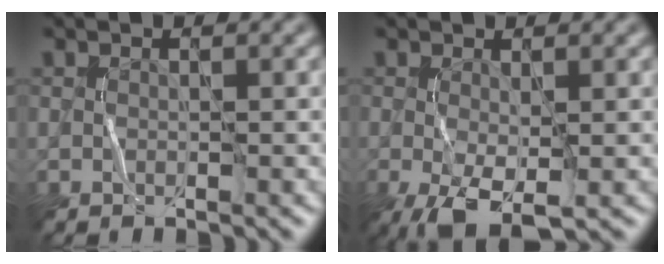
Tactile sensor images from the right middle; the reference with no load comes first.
{"total": 5.4, "force": [-1.9, 2.3, 4.5], "torque": [-0.104, -0.014, -0.033]}